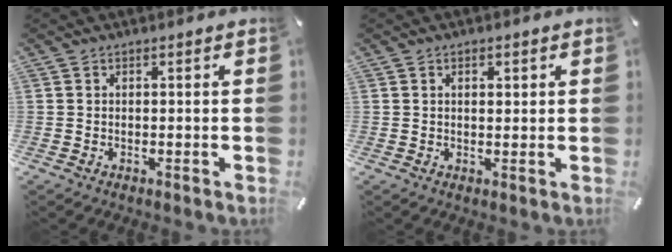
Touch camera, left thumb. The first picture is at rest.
{"total": 1.6, "force": [0.6, 1.0, 1.1], "torque": [-0.016, 0.003, 0.006]}